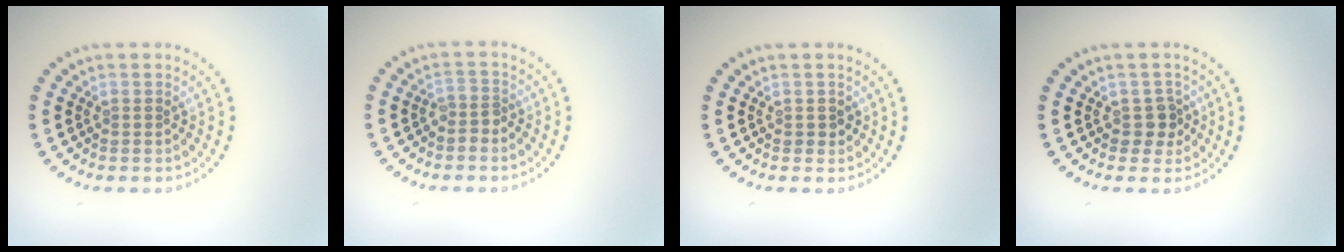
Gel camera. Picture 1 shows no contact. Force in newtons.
{"total": 1.4, "press": 1.1, "slide": 0.8}
{"total": 0.8, "press": 0.8, "slide": 0.2}
{"total": 1.7, "press": 1.5, "slide": 0.8}